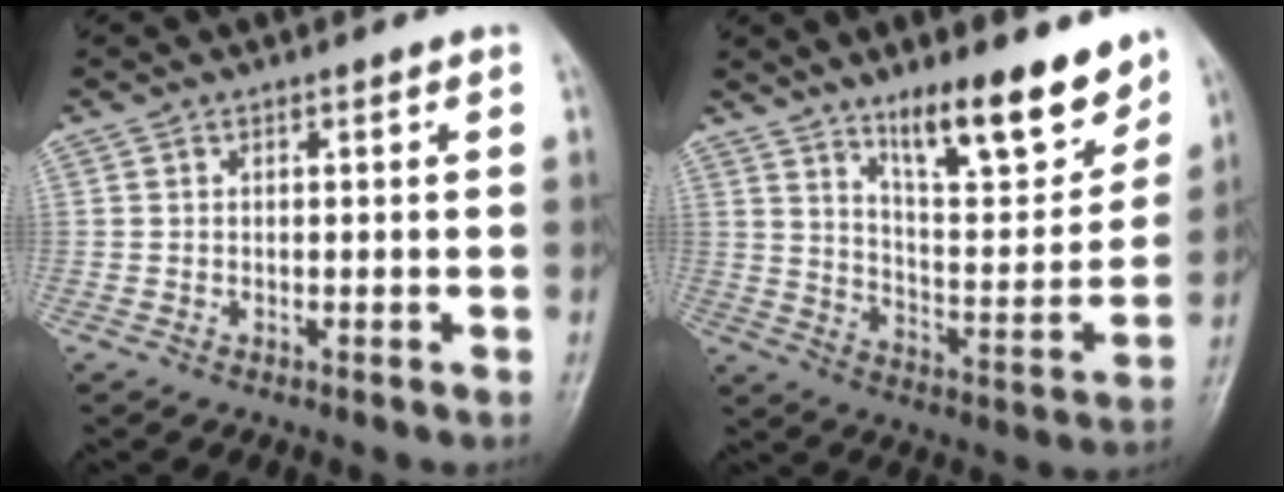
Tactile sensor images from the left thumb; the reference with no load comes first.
{"total": 17.1, "force": [12.0, 4.5, 11.2], "torque": [-0.133, -0.080, 0.199]}